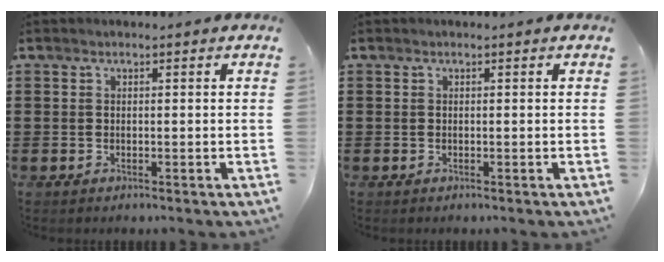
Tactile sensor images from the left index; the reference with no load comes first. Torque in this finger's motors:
{"motor_torque": [0.00, 0.00, 0.00, 0.00]}